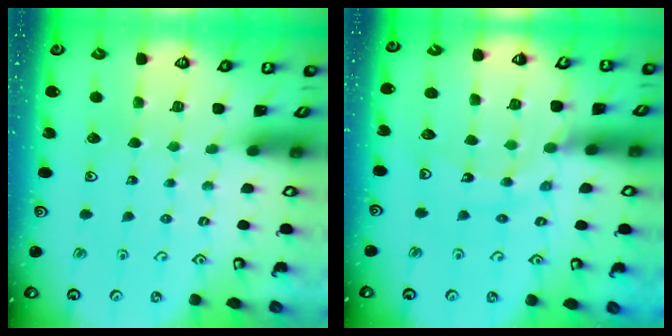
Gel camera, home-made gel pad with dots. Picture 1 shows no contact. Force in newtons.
{"total": 12.4, "press": 12.4, "slide": 1.4}